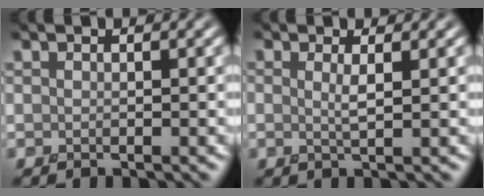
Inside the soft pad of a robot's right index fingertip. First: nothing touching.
{"total": 0.8, "force": [0.2, 0.2, 0.8], "torque": [-0.010, -0.005, 0.002]}